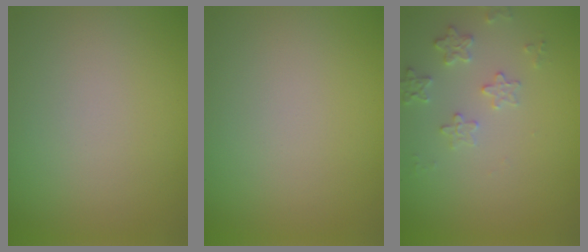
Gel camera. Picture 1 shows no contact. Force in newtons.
{"total": 0.0}
{"total": 2.2, "press": 2.1, "slide": 0.4}